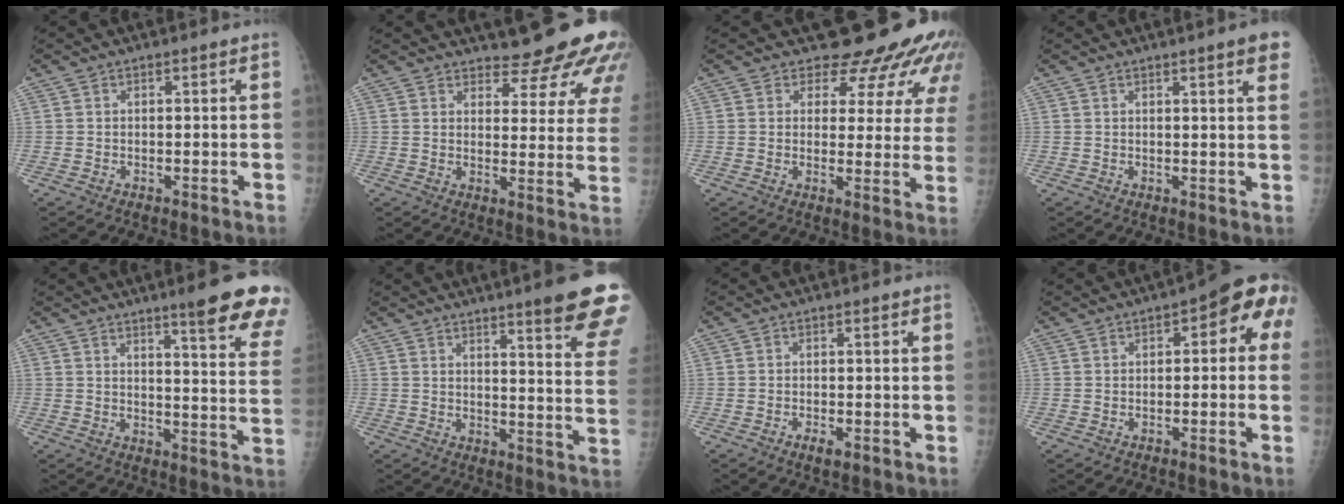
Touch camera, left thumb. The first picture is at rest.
{"total": 15.4, "force": [13.3, 4.3, 6.4], "torque": [-0.043, -0.094, 0.150]}
{"total": 13.6, "force": [11.4, 5.9, 4.5], "torque": [-0.011, -0.072, 0.116]}
{"total": 5.5, "force": [3.3, 0.3, 4.4], "torque": [-0.046, -0.007, 0.034]}
{"total": 15.8, "force": [11.0, 1.5, 11.1], "torque": [-0.112, -0.060, 0.129]}
{"total": 17.0, "force": [11.9, 1.5, 12.0], "torque": [-0.125, -0.064, 0.140]}
{"total": 1.7, "force": [-0.9, 0.7, 1.2], "torque": [-0.024, 0.000, -0.015]}
{"total": 8.0, "force": [1.0, 3.9, 6.9], "torque": [-0.048, 0.031, -0.003]}